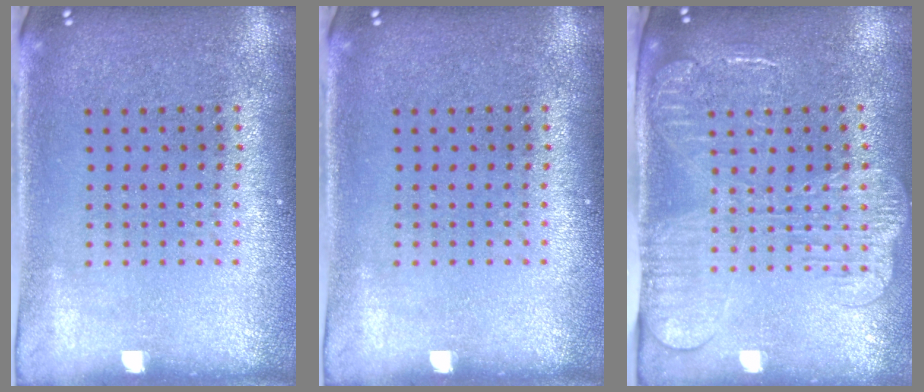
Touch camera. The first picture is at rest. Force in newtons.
{"total": 0.0}
{"total": 2.4, "press": 2.0, "slide": 1.4}